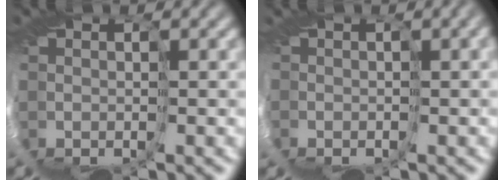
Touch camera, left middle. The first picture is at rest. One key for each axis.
{"total": 2.6, "fx": -1.3, "fy": 1.1, "fz": 1.9, "tx": -0.034, "ty": 0.005, "tz": -0.020}